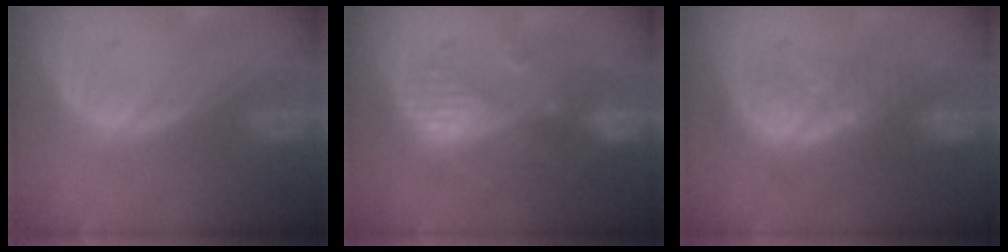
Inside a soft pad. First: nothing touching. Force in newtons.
{"total": 8.9, "press": 7.7, "slide": 4.3}
{"total": 8.6, "press": 7.5, "slide": 4.3}